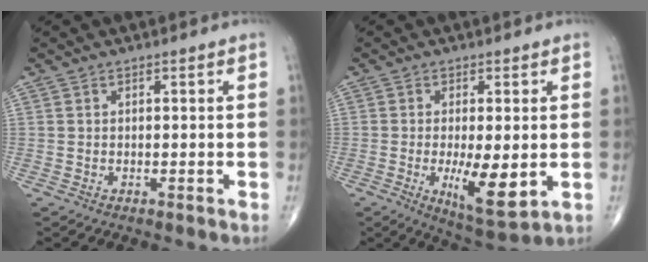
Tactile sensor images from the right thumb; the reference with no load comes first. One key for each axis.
{"total": 9.6, "fx": -1.5, "fy": 3.0, "fz": 8.9, "tx": -0.142, "ty": -0.025, "tz": -0.017}